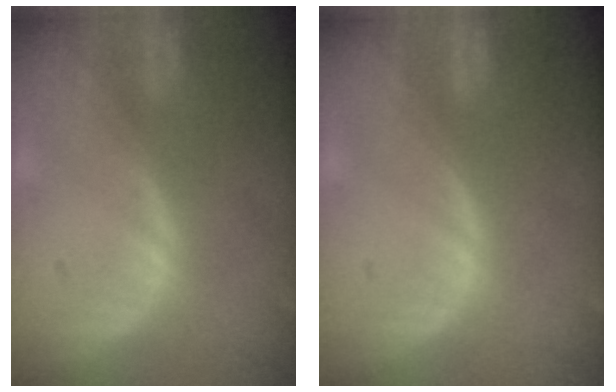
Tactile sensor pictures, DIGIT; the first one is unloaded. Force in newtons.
{"total": 0.0}